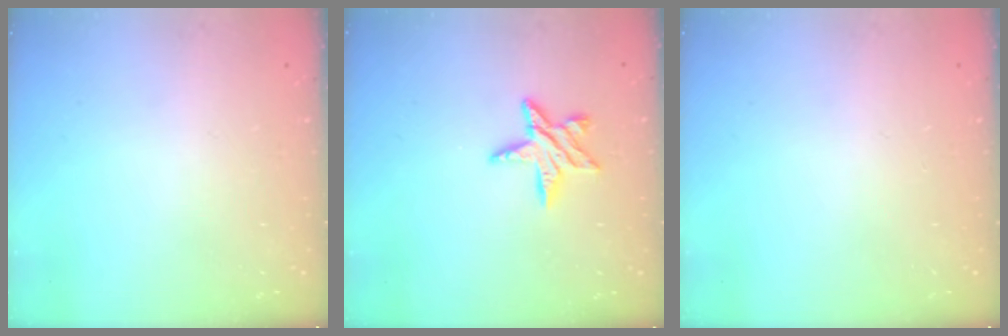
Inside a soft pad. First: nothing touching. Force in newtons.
{"total": 8.9, "press": 8.9, "slide": 0.4}
{"total": 0.0}